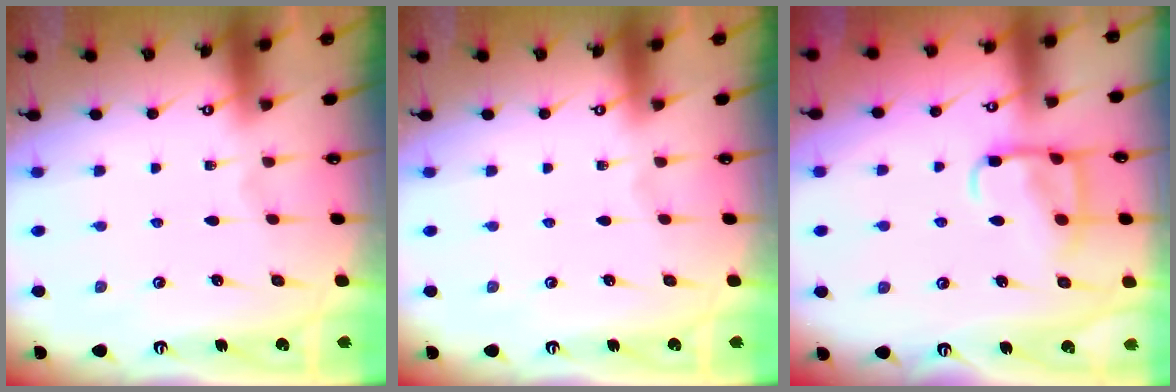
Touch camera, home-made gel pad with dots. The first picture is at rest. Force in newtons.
{"total": 0.0}
{"total": 11.6, "press": 11.5, "slide": 1.1}